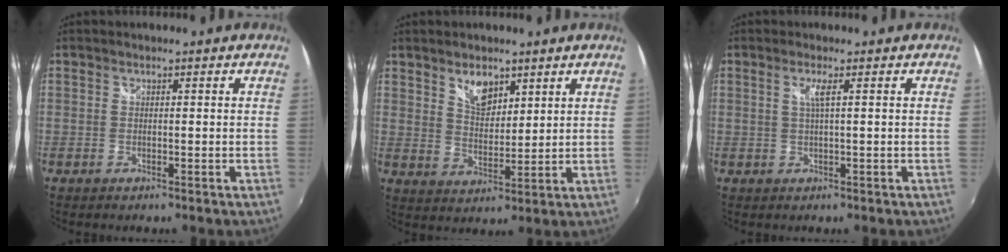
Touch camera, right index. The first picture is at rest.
{"total": 5.8, "force": [3.7, 3.2, 3.2], "torque": [-0.045, 0.002, 0.068]}
{"total": 1.8, "force": [0.4, -0.4, 1.7], "torque": [-0.033, -0.002, 0.009]}